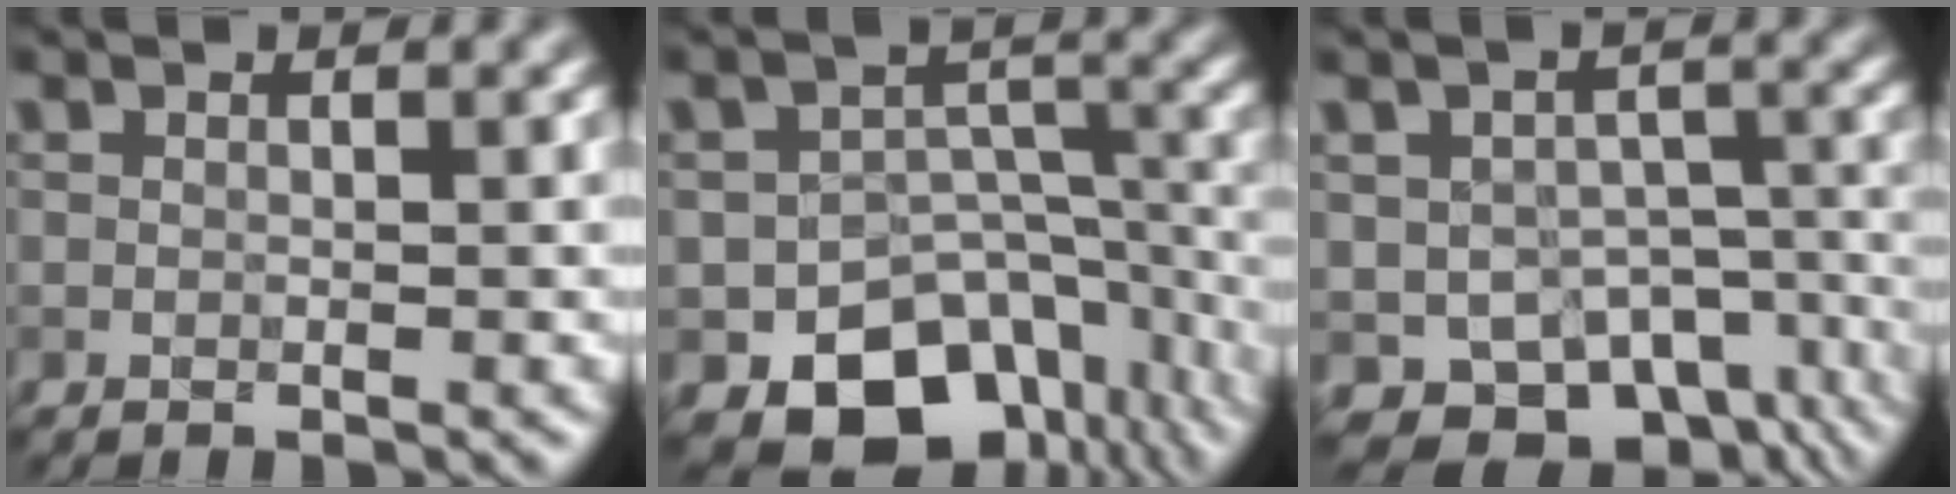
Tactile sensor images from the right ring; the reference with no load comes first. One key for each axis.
{"total": 10.7, "fx": -7.4, "fy": 6.9, "fz": 3.5, "tx": -0.029, "ty": -0.012, "tz": -0.097}
{"total": 8.1, "fx": -4.8, "fy": 5.5, "fz": 3.4, "tx": -0.042, "ty": -0.033, "tz": -0.054}